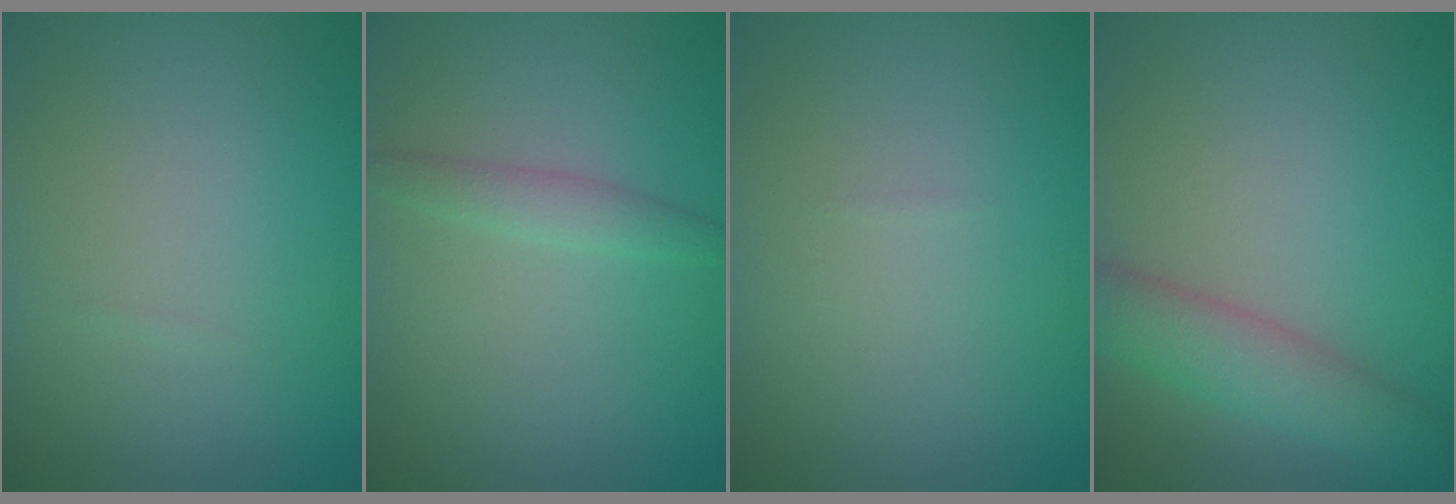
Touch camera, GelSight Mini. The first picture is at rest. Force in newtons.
{"total": 1.5, "press": 1.5, "slide": 0.0}
{"total": 0.0}
{"total": 4.2, "press": 4.2, "slide": 0.3}